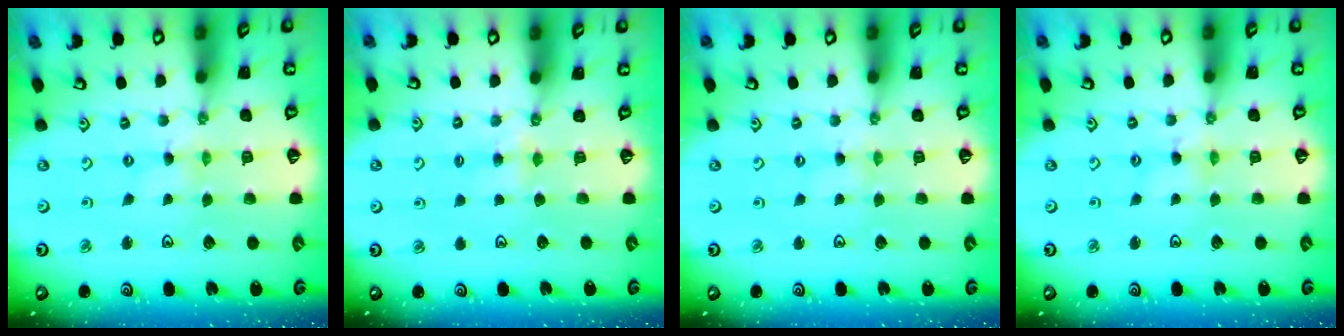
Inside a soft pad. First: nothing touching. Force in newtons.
{"total": 3.7, "press": 3.7, "slide": 0.4}
{"total": 0.7, "press": 0.7, "slide": 0.1}
{"total": 1.8, "press": 1.8, "slide": 0.2}